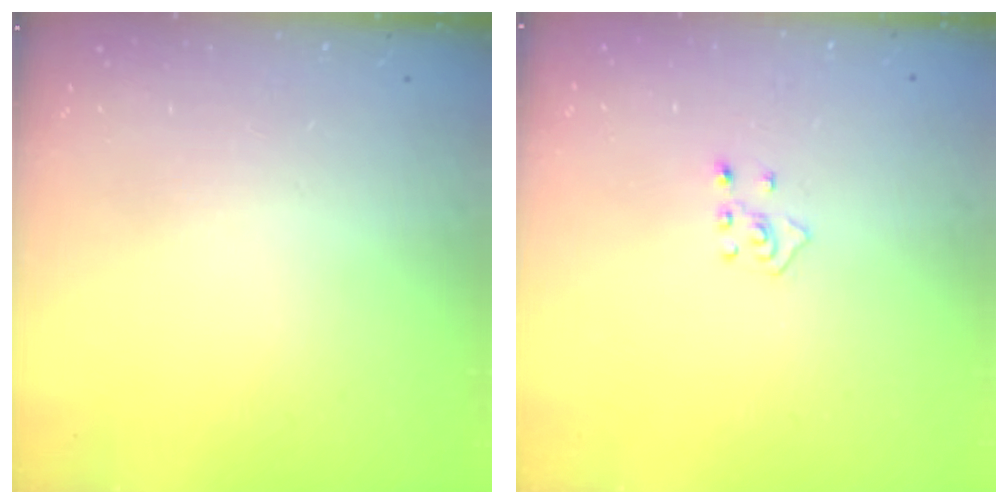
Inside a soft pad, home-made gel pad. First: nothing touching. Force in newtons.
{"total": 4.2, "press": 4.1, "slide": 0.7}